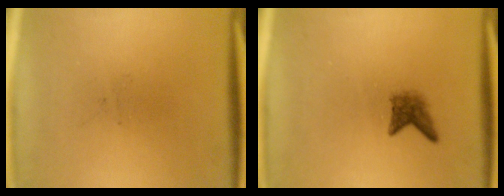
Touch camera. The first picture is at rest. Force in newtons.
{"total": 2.1}